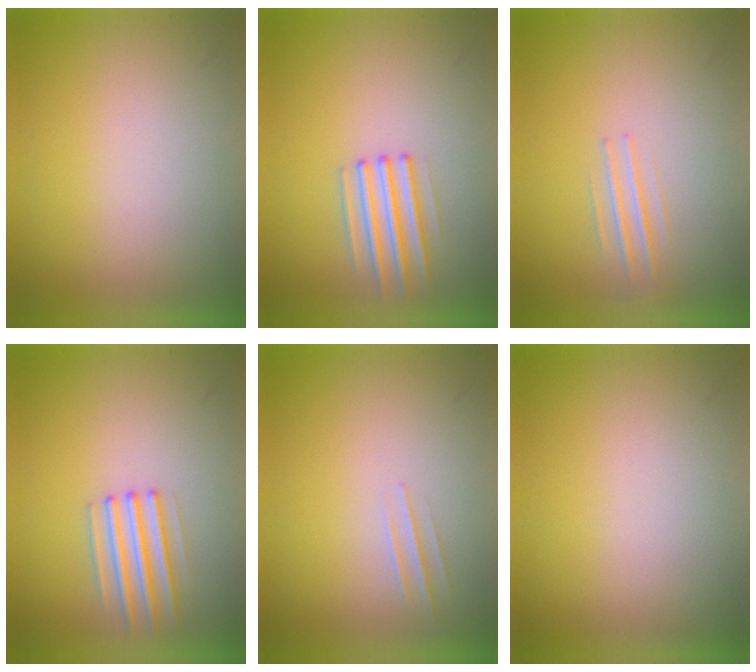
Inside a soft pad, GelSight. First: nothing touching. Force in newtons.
{"total": 2.1}
{"total": 1.3}
{"total": 2.1}
{"total": 1.0}
{"total": 0.0}